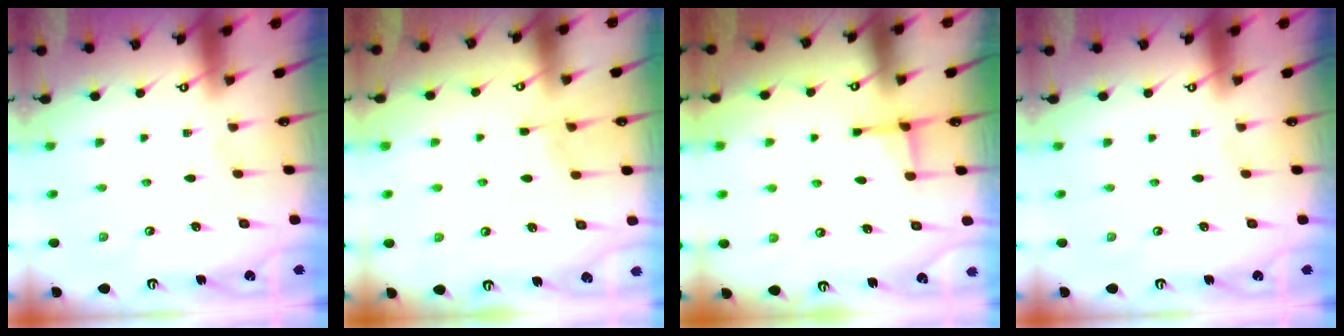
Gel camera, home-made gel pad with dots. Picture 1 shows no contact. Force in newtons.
{"total": 4.0, "press": 3.9, "slide": 0.5}
{"total": 2.6, "press": 2.5, "slide": 0.8}
{"total": 0.0}